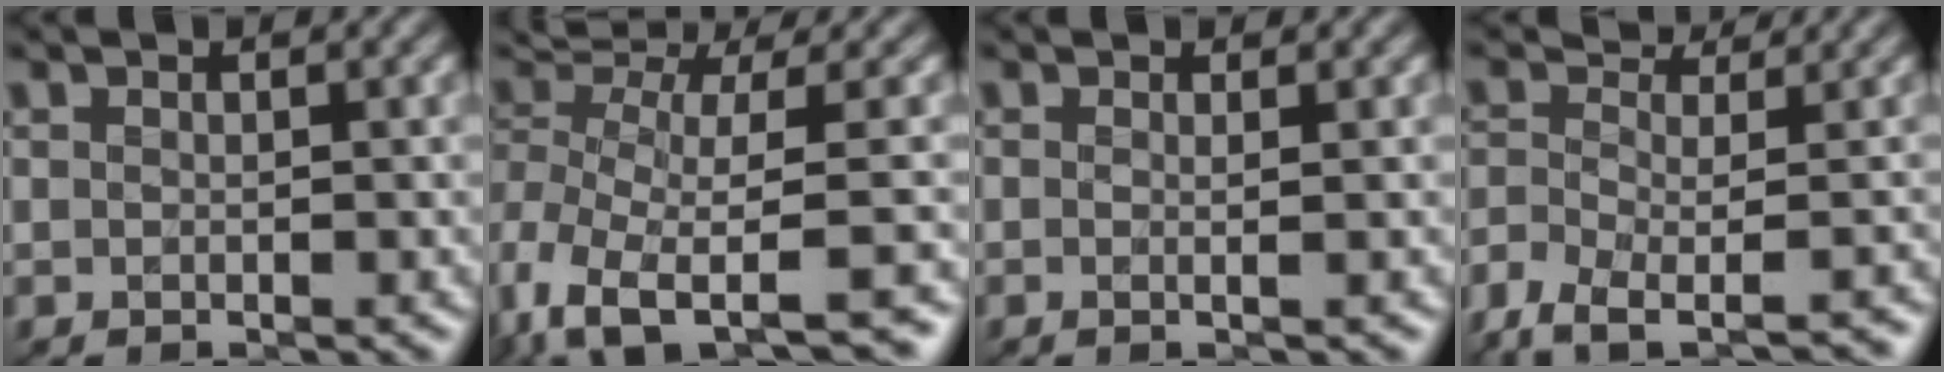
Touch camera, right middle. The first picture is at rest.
{"total": 7.5, "force": [-2.4, 3.7, 6.1], "torque": [-0.136, 0.002, -0.027]}
{"total": 1.4, "force": [0.1, 0.5, 1.3], "torque": [-0.018, -0.001, -0.019]}
{"total": 6.2, "force": [-3.8, 2.8, 4.1], "torque": [-0.067, 0.006, -0.063]}